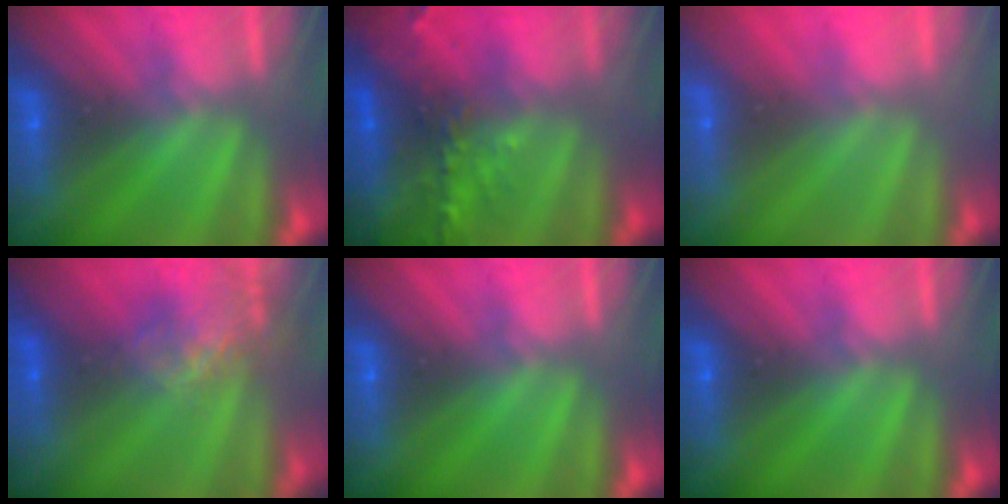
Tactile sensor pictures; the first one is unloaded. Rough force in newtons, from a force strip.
{"total": 7.4}
{"total": 3.0}
{"total": 7.1}
{"total": 0.0}
{"total": 0.0}